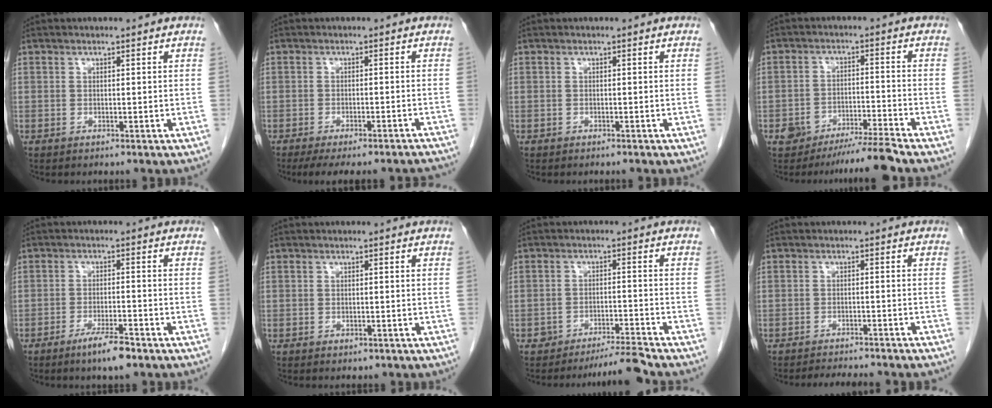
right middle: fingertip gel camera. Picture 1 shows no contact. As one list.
[{"total": 12.8, "force": [-11.6, 1.2, 5.1], "torque": [-0.067, -0.007, -0.144]}, {"total": 0.5, "force": [-0.5, 0.0, 0.2], "torque": [-0.009, -0.001, -0.008]}, {"total": 5.6, "force": [-4.9, -0.8, 2.5], "torque": [-0.039, -0.009, -0.087]}, {"total": 5.2, "force": [-3.6, 0.5, 3.7], "torque": [-0.070, -0.007, -0.061]}, {"total": 1.1, "force": [-0.6, 0.7, 0.5], "torque": [-0.007, 0.001, -0.004]}, {"total": 4.2, "force": [-4.0, -0.9, 1.0], "torque": [-0.016, -0.009, -0.066]}, {"total": 7.6, "force": [-6.9, 0.4, 3.0], "torque": [-0.036, -0.007, -0.094]}]